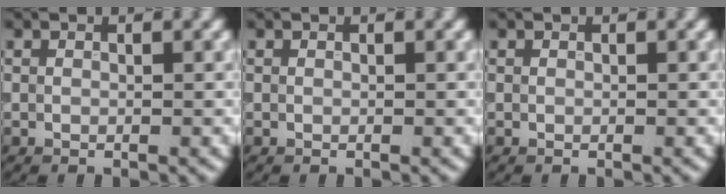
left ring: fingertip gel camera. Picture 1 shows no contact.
{"total": 0.0}
{"total": 0.0}